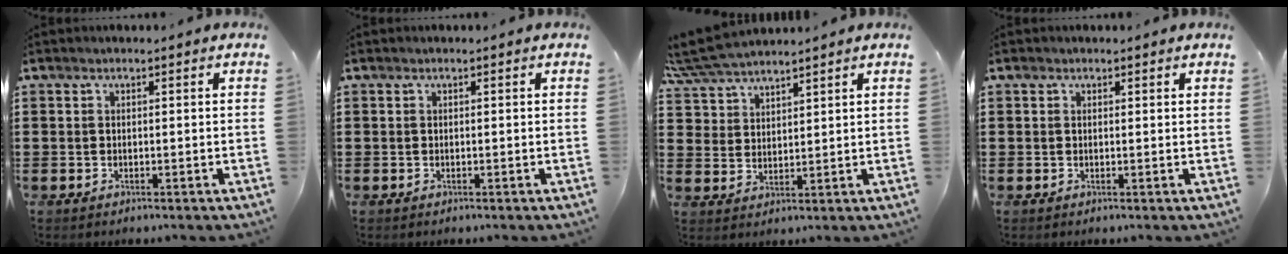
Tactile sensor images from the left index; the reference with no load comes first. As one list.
[{"total": 0.0}, {"total": 6.3, "force": [5.9, 1.7, 1.5], "torque": [-0.053, -0.013, 0.110]}, {"total": 0.5, "force": [0.4, 0.3, 0.0], "torque": [-0.002, 0.004, 0.008]}]